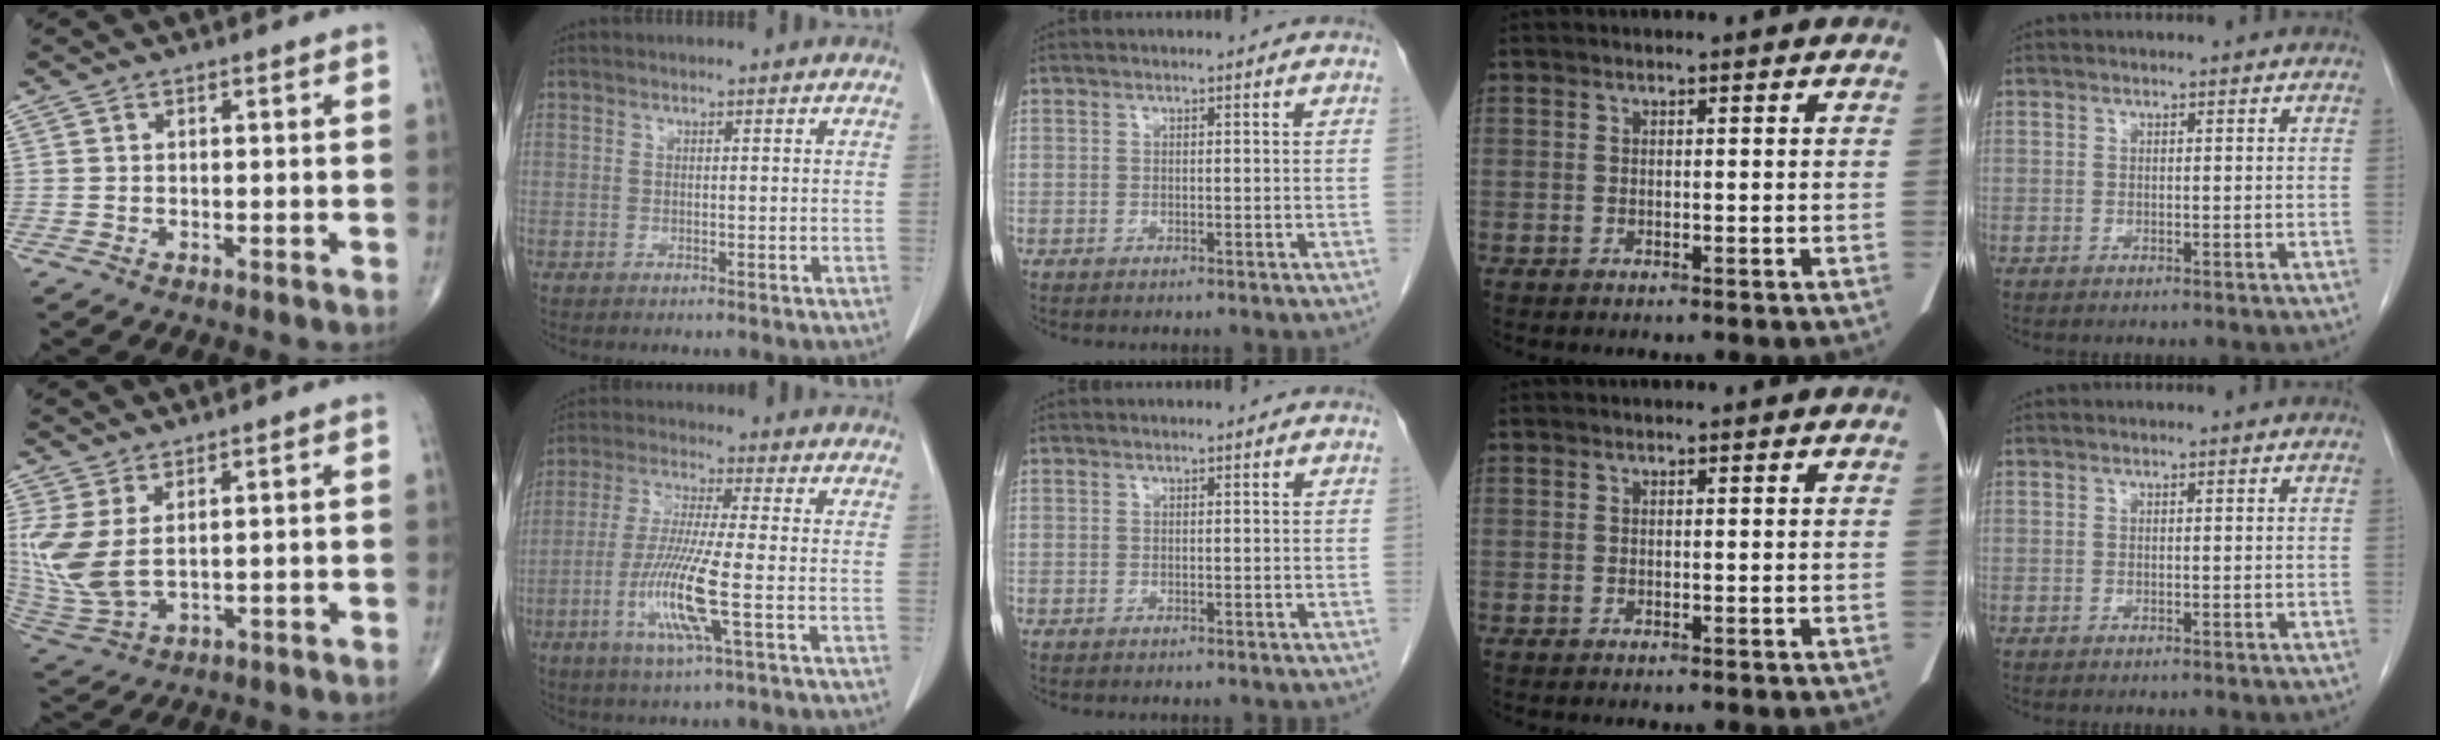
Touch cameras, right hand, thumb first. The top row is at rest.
{"thumb": {"total": 11.1, "force": [2.3, 5.4, 9.5], "torque": [-0.234, -0.016, 0.066]}, "index": {"total": 10.7, "force": [-3.2, 0.0, 10.2], "torque": [-0.211, -0.018, -0.067]}}